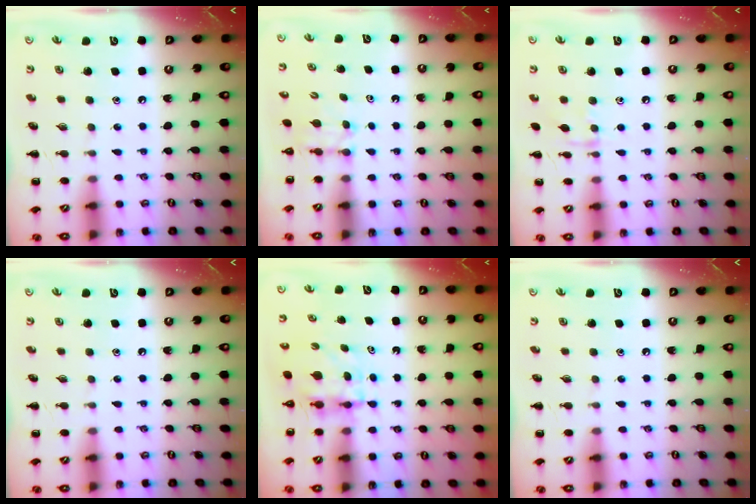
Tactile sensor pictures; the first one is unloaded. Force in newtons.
{"total": 2.8, "press": 2.6, "slide": 1.1}
{"total": 6.3, "press": 6.2, "slide": 0.9}
{"total": 0.0}
{"total": 3.9, "press": 3.9, "slide": 0.3}
{"total": 0.0}